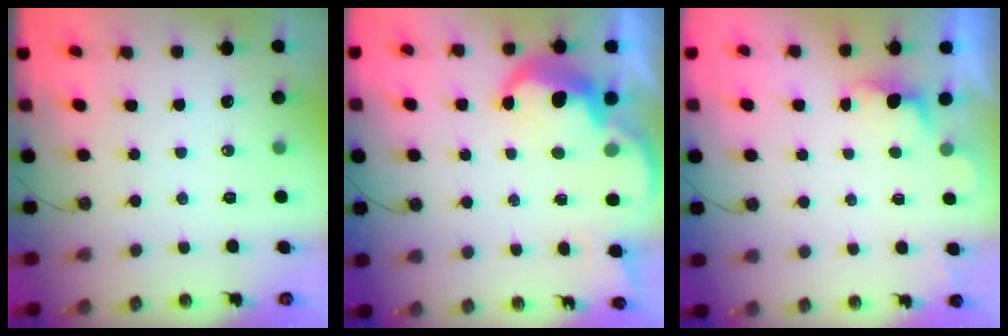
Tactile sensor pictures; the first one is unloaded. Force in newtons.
{"total": 8.8, "press": 8.7, "slide": 0.6}
{"total": 0.7, "press": 0.2, "slide": 0.7}